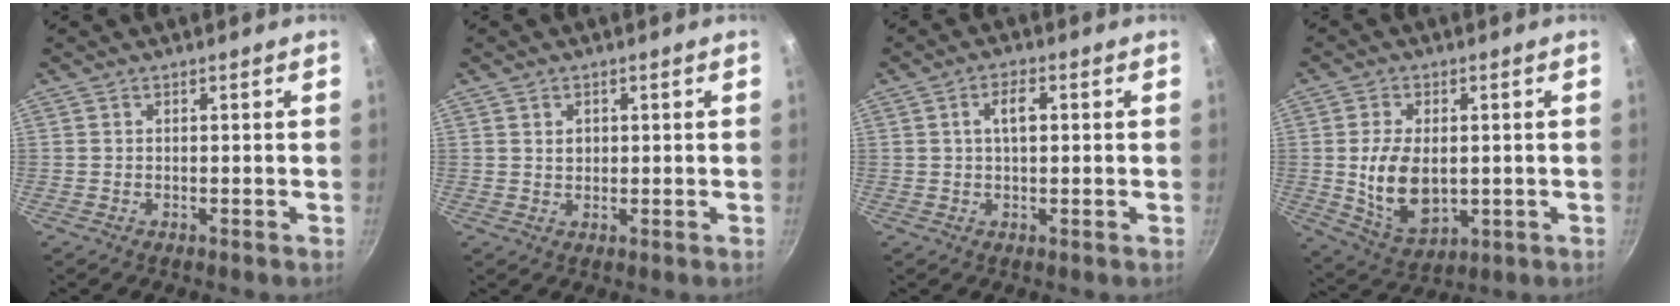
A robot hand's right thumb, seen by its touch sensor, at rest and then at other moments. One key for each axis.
{"total": 2.0, "fx": 0.5, "fy": 1.6, "fz": 1.1, "tx": -0.010, "ty": 0.000, "tz": 0.009}
{"total": 4.1, "fx": 0.7, "fy": 1.8, "fz": 3.6, "tx": -0.064, "ty": 0.010, "tz": 0.008}
{"total": 11.7, "fx": 0.0, "fy": 7.2, "fz": 9.2, "tx": -0.157, "ty": -0.012, "tz": 0.015}